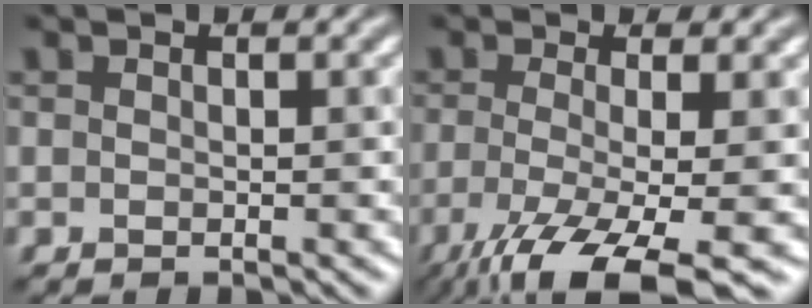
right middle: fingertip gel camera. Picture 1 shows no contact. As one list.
[{"total": 9.7, "force": [-4.8, 2.7, 8.0], "torque": [-0.137, -0.023, -0.086]}]